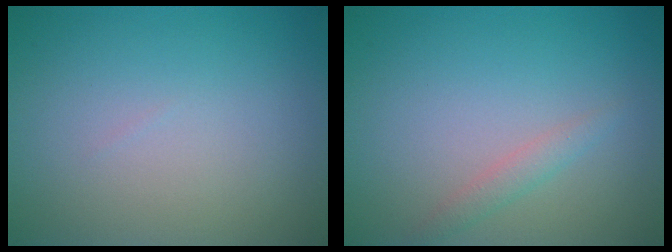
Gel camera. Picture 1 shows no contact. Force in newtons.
{"total": 1.3, "press": 1.3, "slide": 0.1}